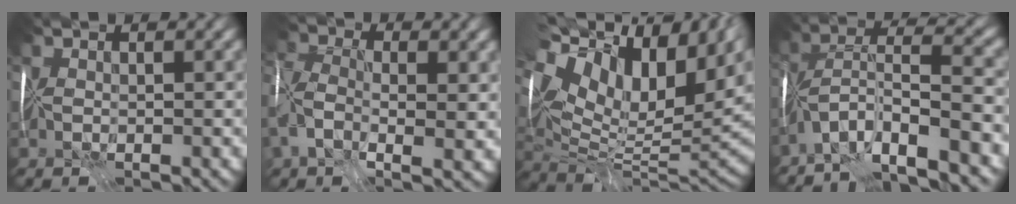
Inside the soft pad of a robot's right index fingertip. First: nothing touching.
{"total": 6.8, "force": [-1.4, 3.9, 5.4], "torque": [-0.138, -0.005, -0.035]}
{"total": 15.4, "force": [5.0, 7.1, 12.7], "torque": [-0.260, 0.005, 0.106]}
{"total": 8.2, "force": [-6.3, 0.6, 5.3], "torque": [-0.090, 0.005, -0.120]}